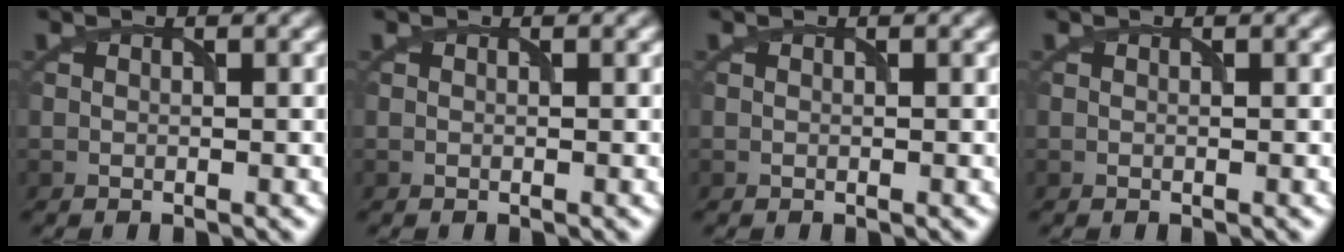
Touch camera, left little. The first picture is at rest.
{"total": 0.0}
{"total": 0.0}
{"total": 0.0}